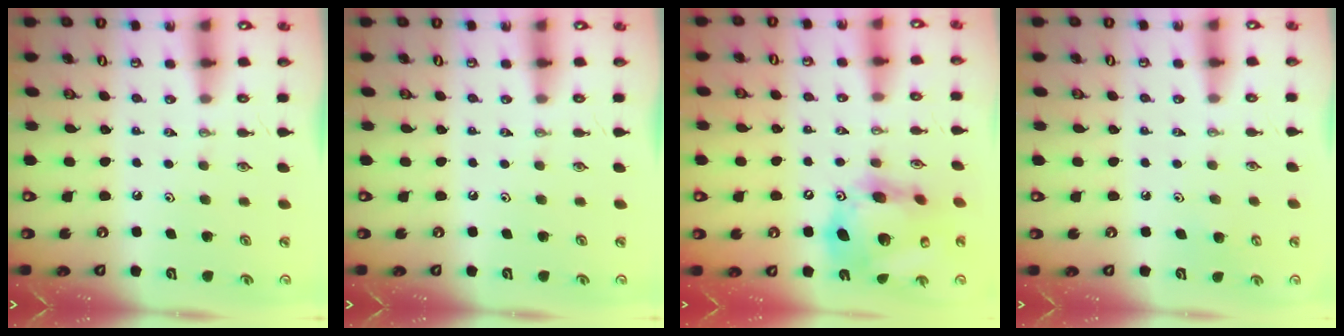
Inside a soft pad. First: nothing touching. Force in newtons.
{"total": 0.0}
{"total": 19.2, "press": 19.0, "slide": 2.3}
{"total": 3.7, "press": 3.7, "slide": 0.3}